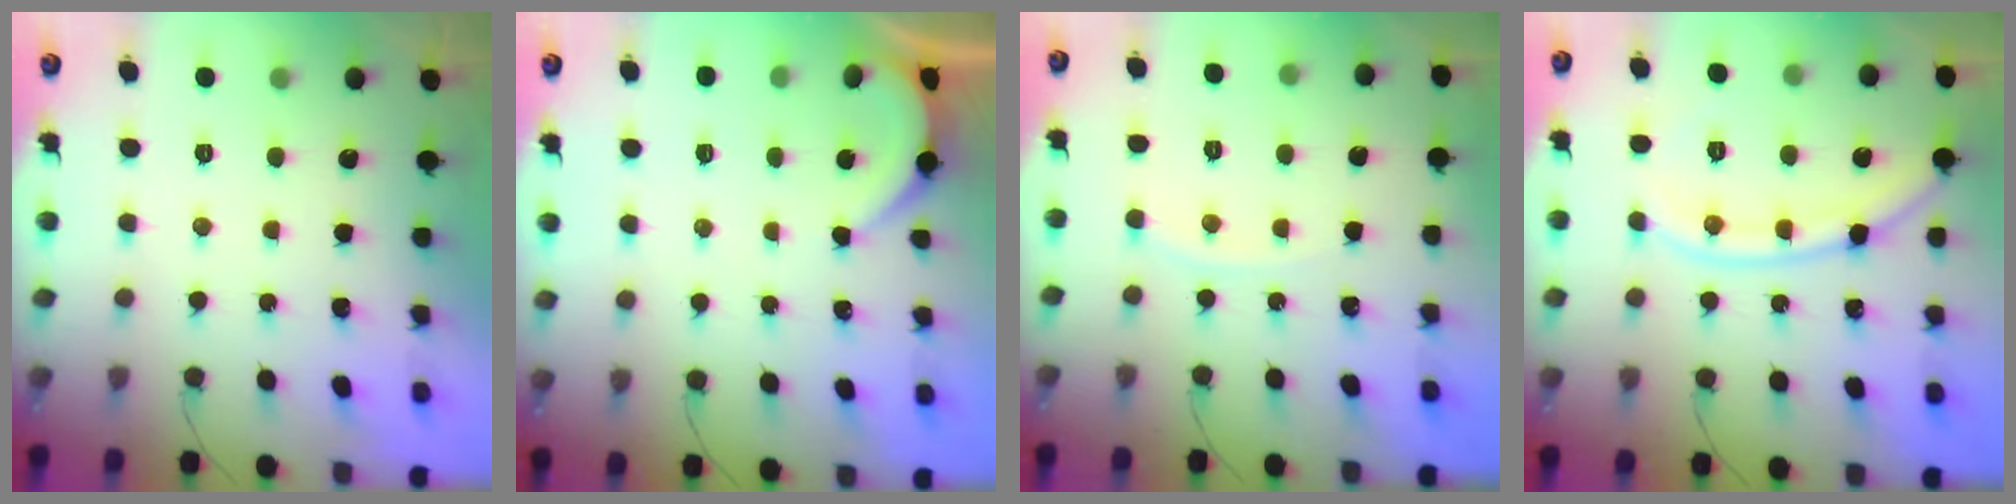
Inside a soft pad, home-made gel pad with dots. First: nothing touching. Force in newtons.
{"total": 1.3, "press": 1.3, "slide": 0.2}
{"total": 3.4, "press": 3.4, "slide": 0.2}
{"total": 11.9, "press": 11.8, "slide": 1.3}